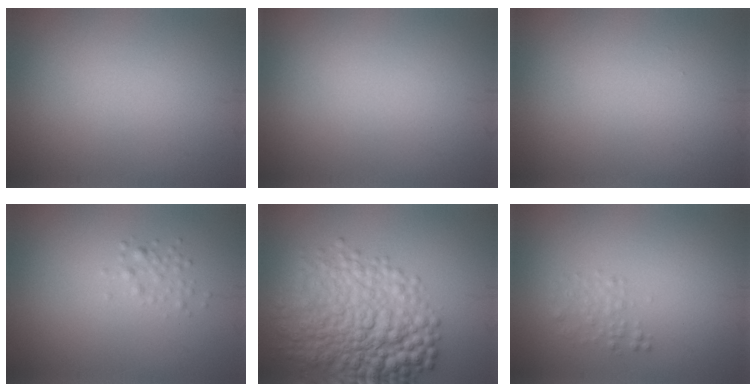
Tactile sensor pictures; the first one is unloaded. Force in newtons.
{"total": 0.0}
{"total": 0.0}
{"total": 1.2, "press": 1.2, "slide": 0.0}
{"total": 9.3, "press": 9.3, "slide": 0.1}
{"total": 1.5, "press": 1.5, "slide": 0.1}